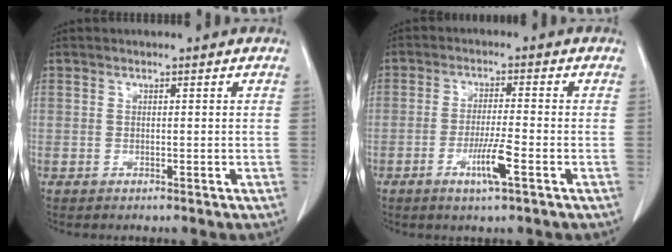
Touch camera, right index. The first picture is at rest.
{"total": 5.5, "force": [-2.5, 0.0, 4.9], "torque": [-0.092, -0.009, -0.046]}